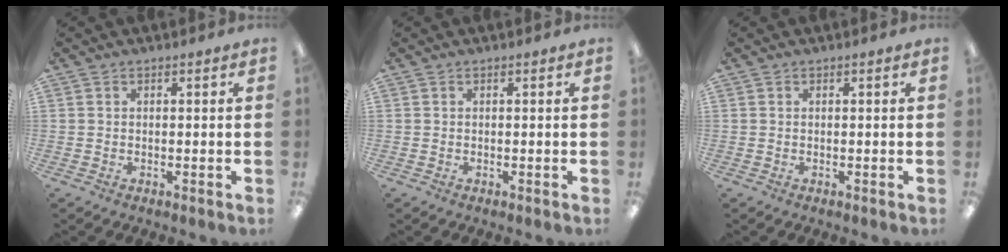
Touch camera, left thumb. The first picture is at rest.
{"total": 0.0}
{"total": 0.0}